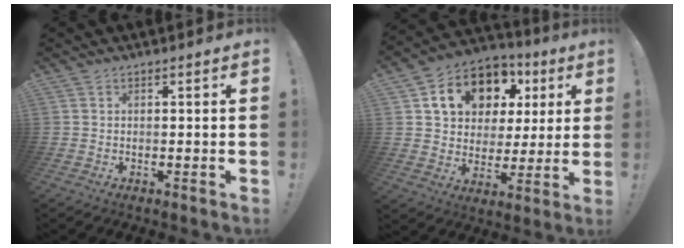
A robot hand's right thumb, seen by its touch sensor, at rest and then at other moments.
{"total": 16.2, "force": [8.3, 11.3, 8.0], "torque": [-0.130, -0.037, 0.163]}